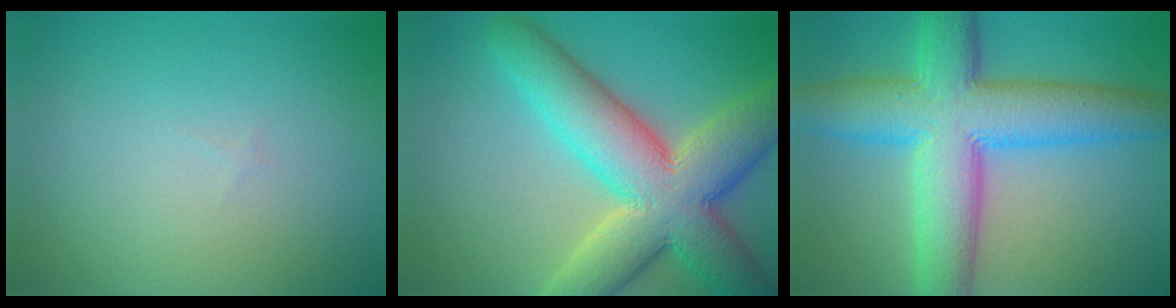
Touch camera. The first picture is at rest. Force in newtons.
{"total": 11.7, "press": 11.7, "slide": 0.9}
{"total": 11.0, "press": 11.0, "slide": 0.2}